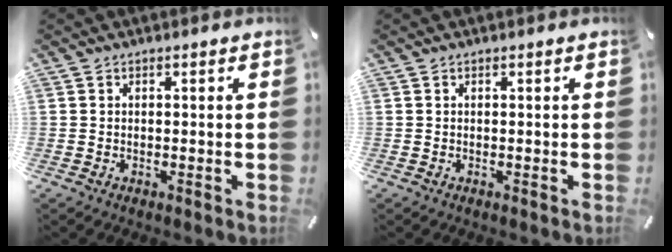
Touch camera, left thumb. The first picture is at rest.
{"total": 0.0}